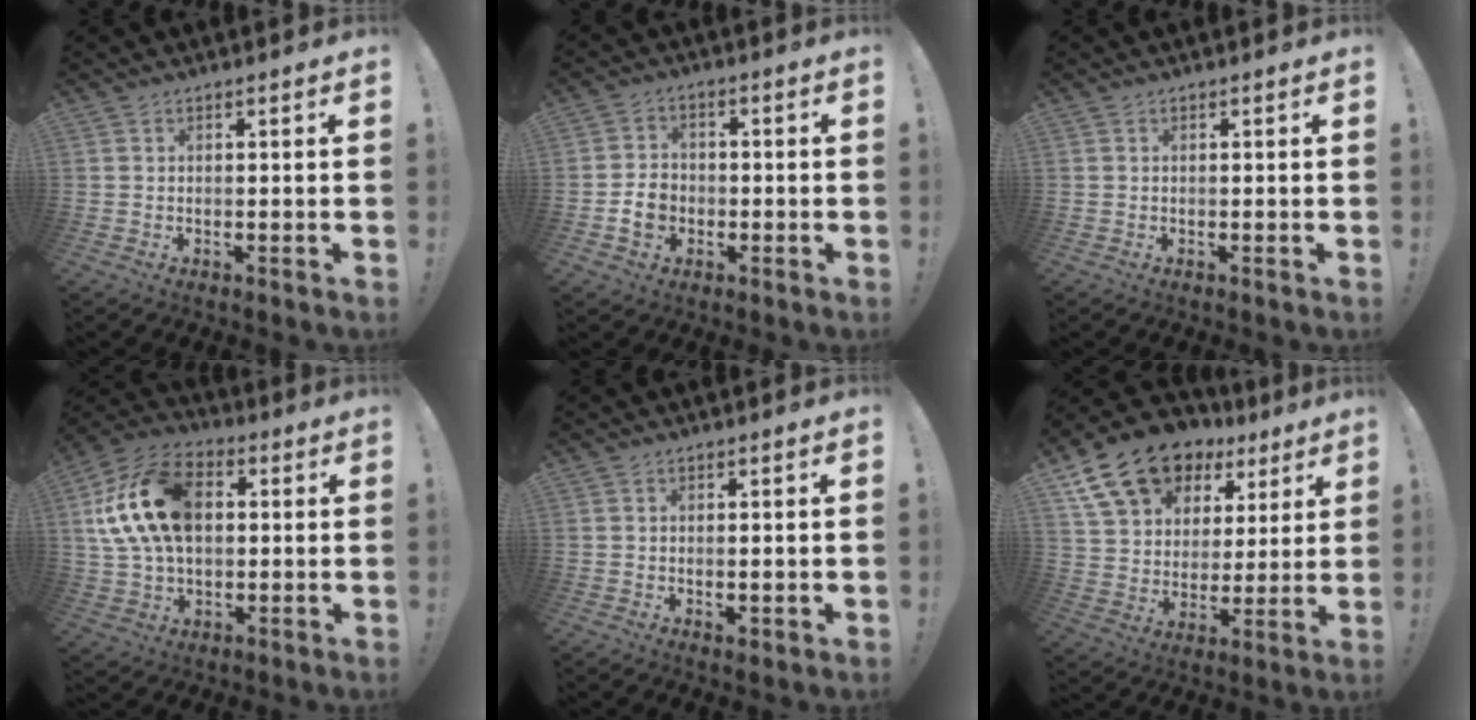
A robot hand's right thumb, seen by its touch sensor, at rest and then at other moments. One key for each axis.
{"total": 6.7, "fx": -2.1, "fy": 5.5, "fz": 3.3, "tx": -0.054, "ty": 0.015, "tz": -0.037}
{"total": 0.0}
{"total": 20.2, "fx": 3.9, "fy": 13.7, "fz": 14.3, "tx": -0.248, "ty": 0.001, "tz": 0.072}
{"total": 1.2, "fx": 0.1, "fy": 0.4, "fz": 1.1, "tx": -0.014, "ty": -0.001, "tz": 0.002}
{"total": 17.5, "fx": 10.9, "fy": 11.1, "fz": 7.9, "tx": -0.131, "ty": -0.060, "tz": 0.206}